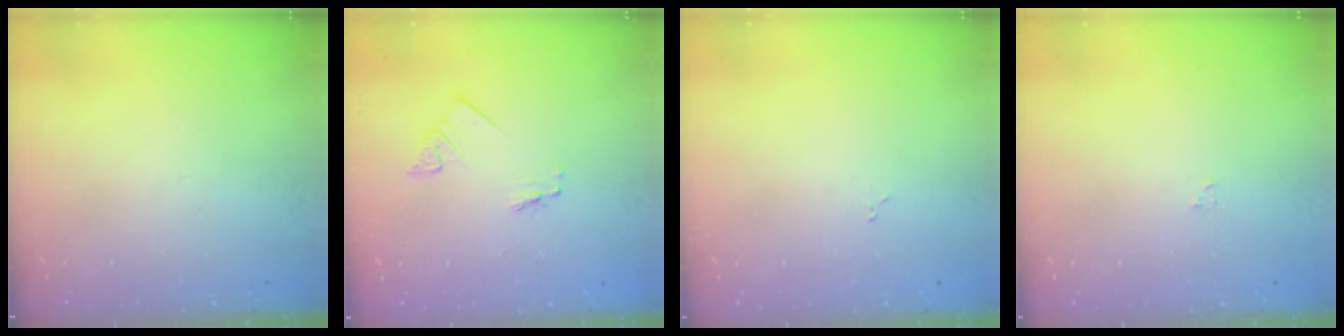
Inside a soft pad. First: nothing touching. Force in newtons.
{"total": 1.2, "press": 1.2, "slide": 0.1}
{"total": 1.9, "press": 1.9, "slide": 0.3}
{"total": 1.2, "press": 1.2, "slide": 0.2}